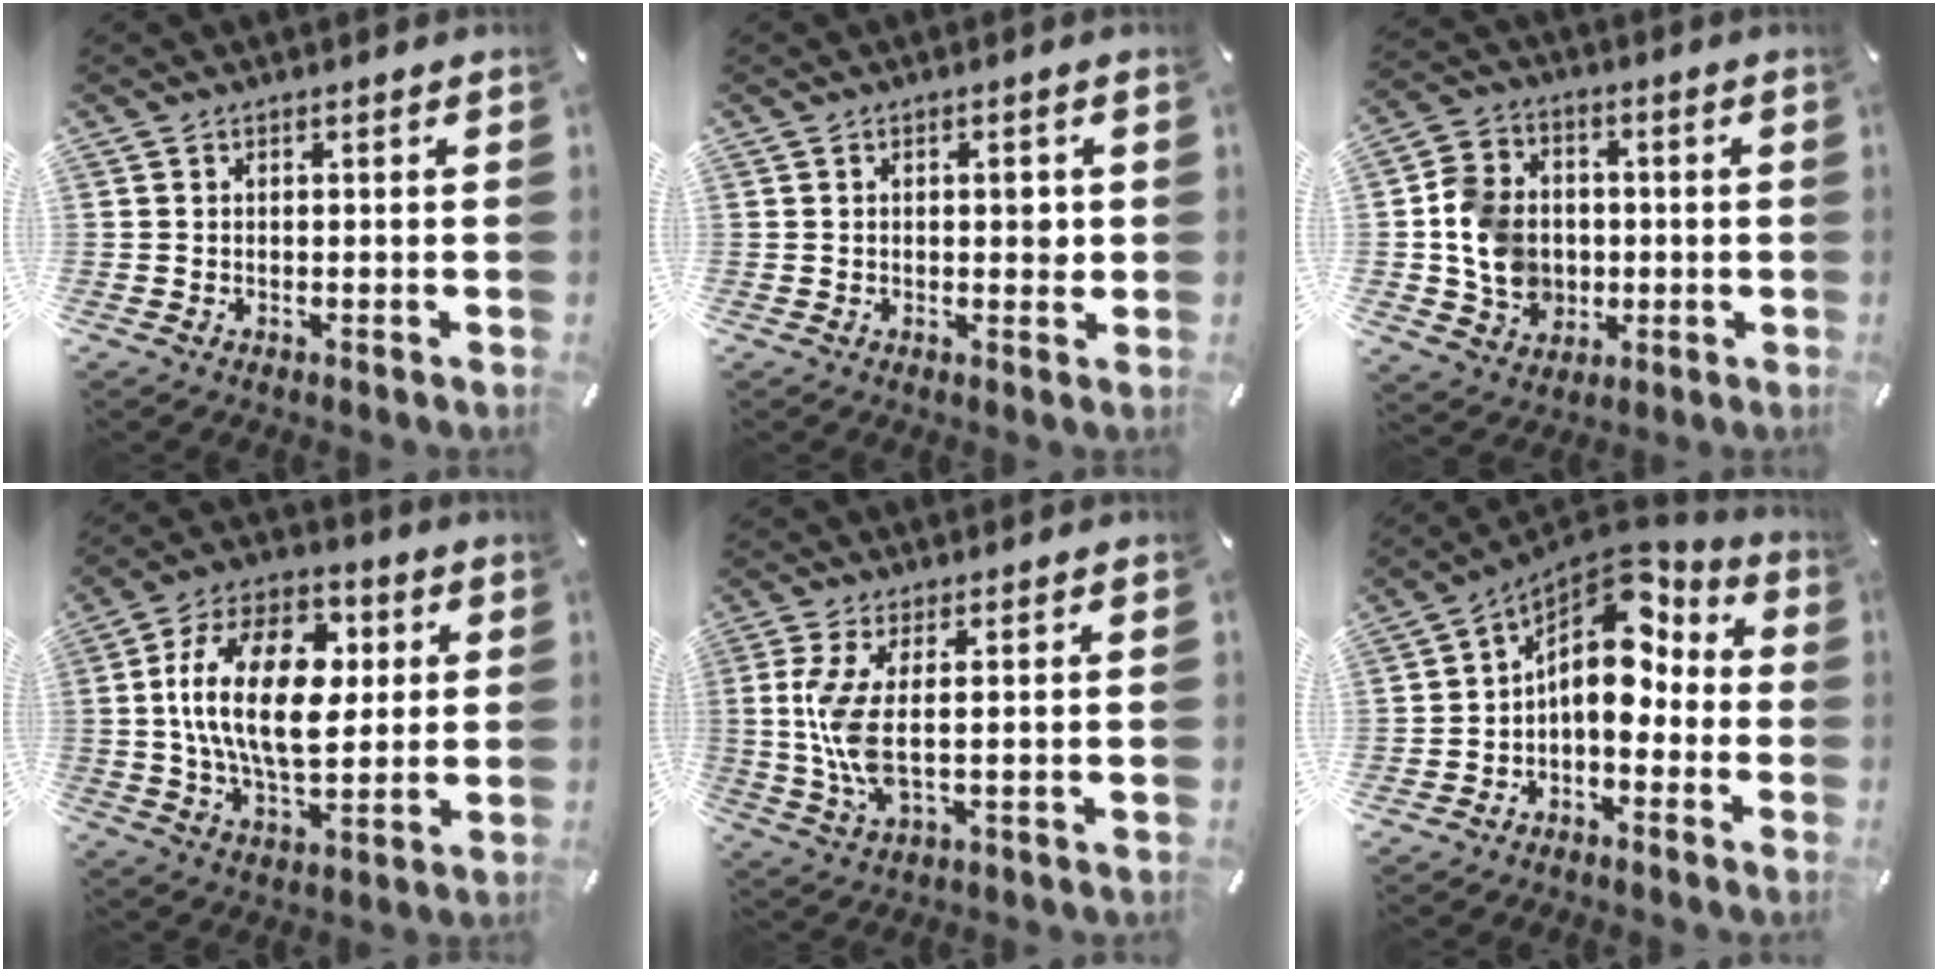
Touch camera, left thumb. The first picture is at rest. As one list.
[{"total": 3.1, "force": [0.2, 1.5, 2.6], "torque": [-0.027, -0.004, -0.003]}, {"total": 12.0, "force": [-0.9, 10.7, 5.2], "torque": [-0.115, 0.020, -0.011]}, {"total": 20.7, "force": [3.1, 12.1, 16.5], "torque": [-0.313, 0.007, 0.048]}, {"total": 9.0, "force": [0.9, 2.7, 8.5], "torque": [-0.198, -0.020, 0.013]}, {"total": 11.2, "force": [2.6, 7.2, 8.1], "torque": [-0.138, -0.038, 0.039]}]